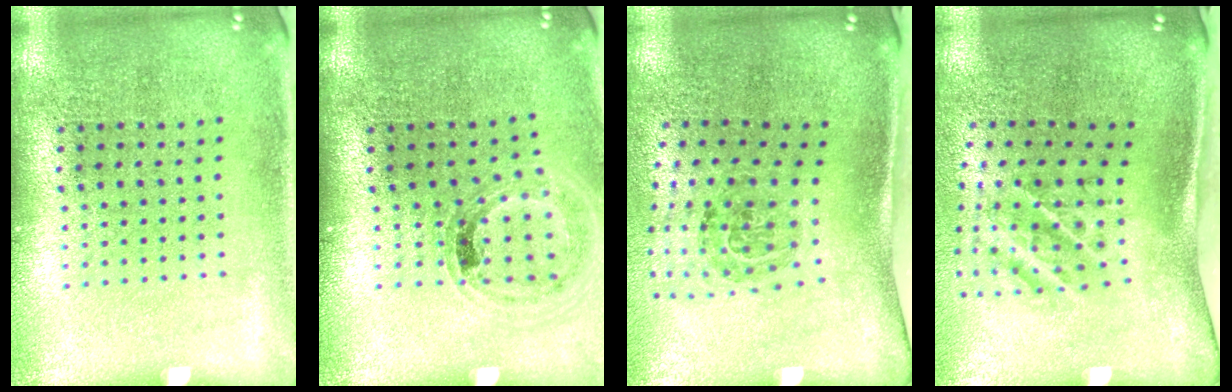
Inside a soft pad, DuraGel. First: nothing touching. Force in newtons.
{"total": 1.0, "press": 1.0, "slide": 0.1}
{"total": 1.8, "press": 1.1, "slide": 1.4}
{"total": 2.2, "press": 1.3, "slide": 1.9}